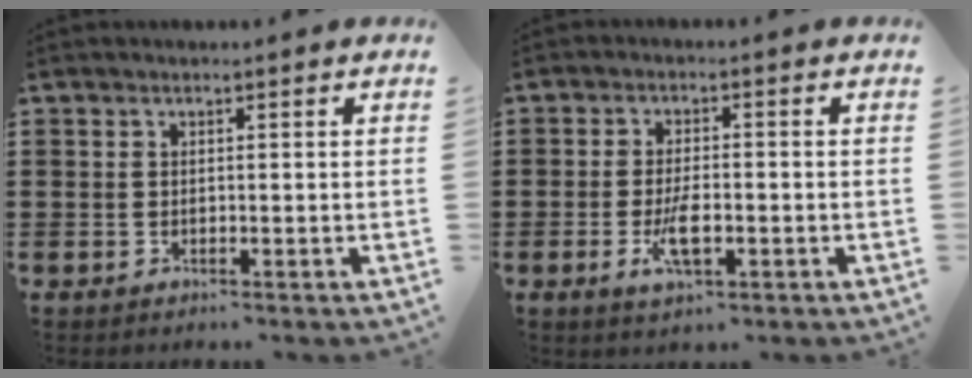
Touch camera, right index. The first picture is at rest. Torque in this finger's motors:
{"motor_torque": [1.51, 0.63, 0.48, 0.16]}